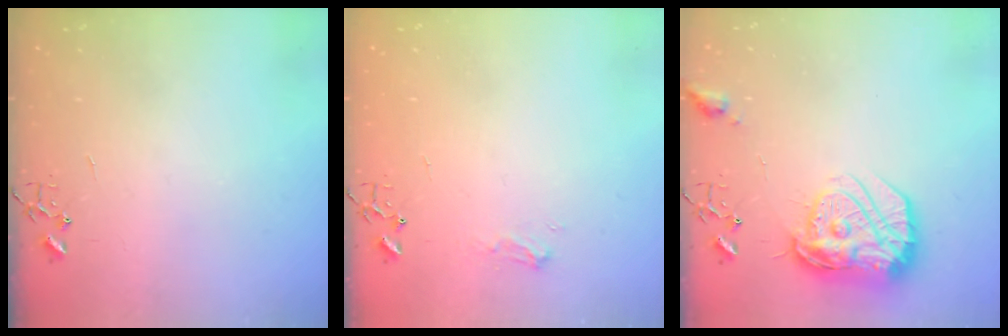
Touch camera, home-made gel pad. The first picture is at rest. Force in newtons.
{"total": 6.0, "press": 6.0, "slide": 0.7}
{"total": 18.2, "press": 18.2, "slide": 1.5}